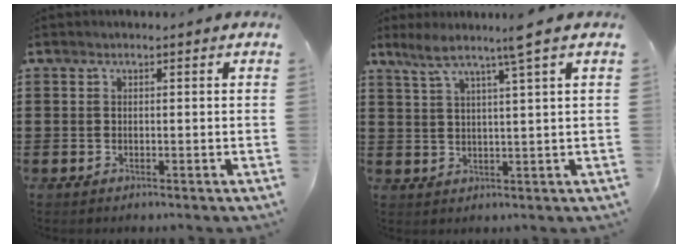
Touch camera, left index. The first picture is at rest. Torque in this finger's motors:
{"motor_torque": [1.20, -0.93, 0.21, 0.09]}